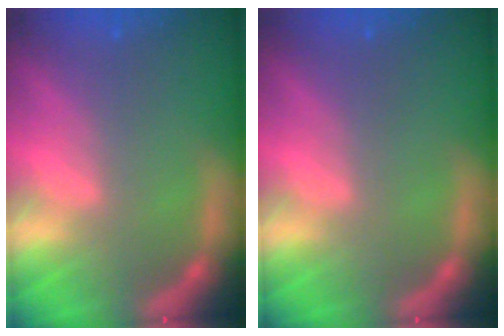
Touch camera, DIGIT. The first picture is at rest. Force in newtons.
{"total": 0.0}